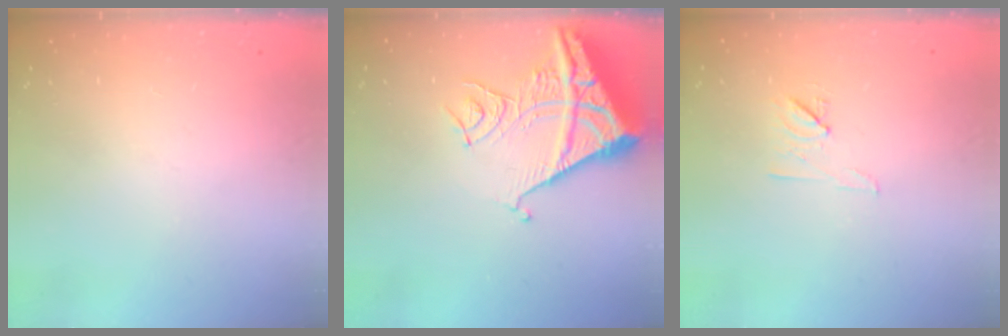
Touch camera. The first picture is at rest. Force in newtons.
{"total": 12.2, "press": 12.1, "slide": 1.5}
{"total": 7.3, "press": 7.2, "slide": 1.3}